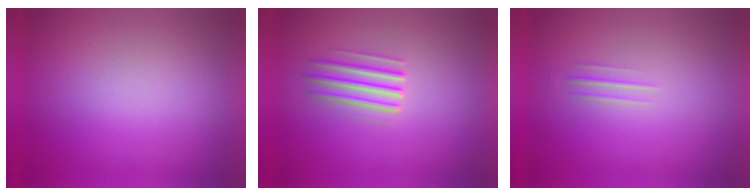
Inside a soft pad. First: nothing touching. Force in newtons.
{"total": 2.8}
{"total": 1.2}